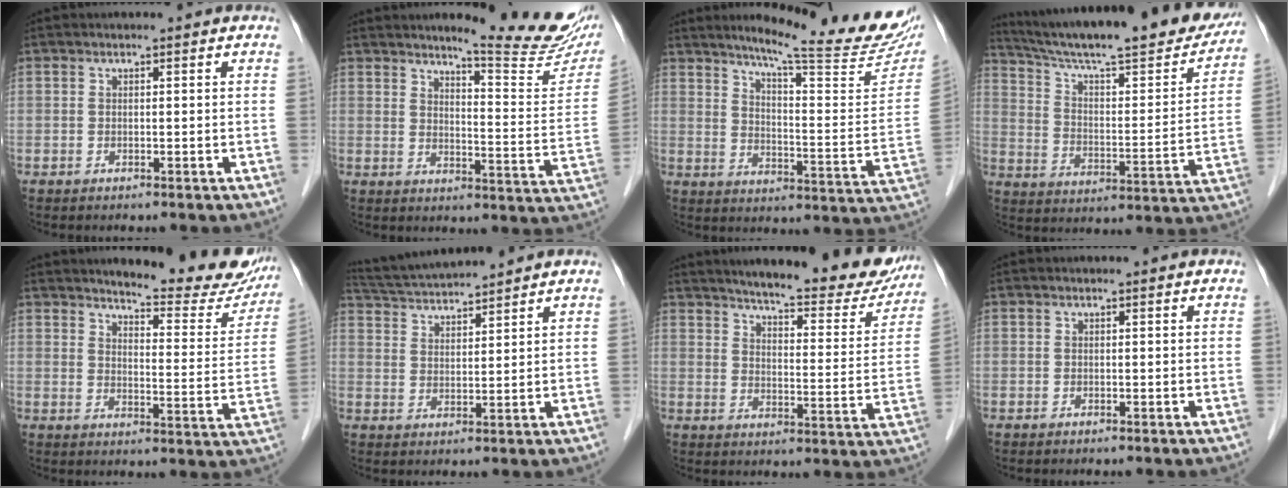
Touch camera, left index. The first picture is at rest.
{"total": 15.7, "force": [13.5, 0.8, 7.8], "torque": [-0.097, -0.061, 0.161]}
{"total": 21.8, "force": [18.6, 0.6, 11.3], "torque": [-0.156, -0.067, 0.238]}
{"total": 28.3, "force": [24.4, 3.7, 13.8], "torque": [-0.222, -0.036, 0.336]}
{"total": 16.8, "force": [15.5, 2.5, 6.0], "torque": [-0.064, -0.066, 0.176]}
{"total": 9.3, "force": [8.9, -0.4, 2.7], "torque": [-0.060, 0.027, 0.156]}
{"total": 21.6, "force": [19.1, 3.8, 9.3], "torque": [-0.121, -0.038, 0.234]}
{"total": 0.0}